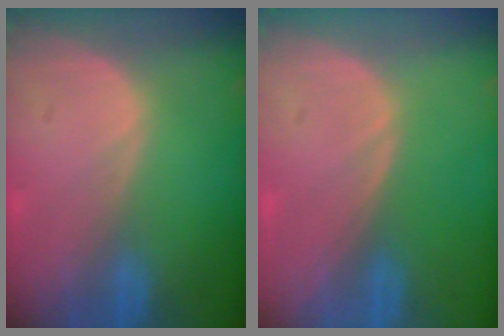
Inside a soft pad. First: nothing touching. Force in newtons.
{"total": 0.0}